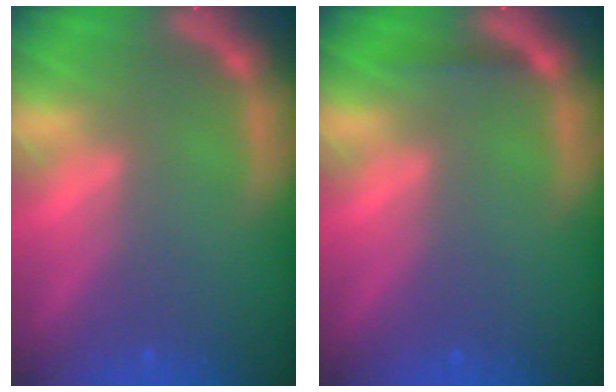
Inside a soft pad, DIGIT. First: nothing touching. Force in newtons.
{"total": 0.9}